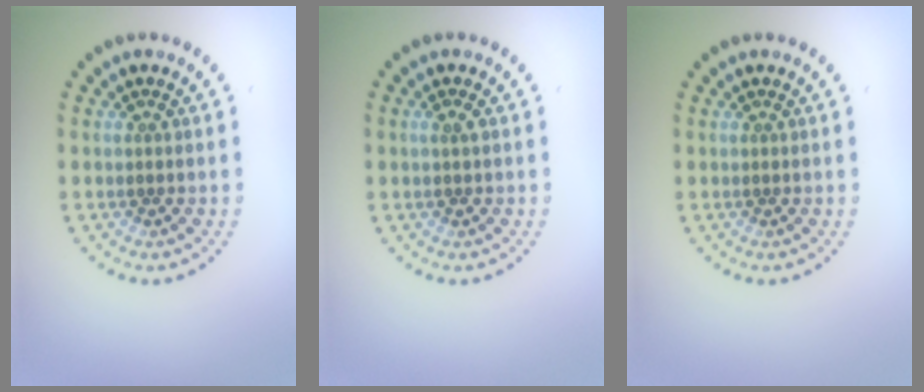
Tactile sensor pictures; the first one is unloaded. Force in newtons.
{"total": 0.8, "press": 0.8, "slide": 0.2}
{"total": 0.0}